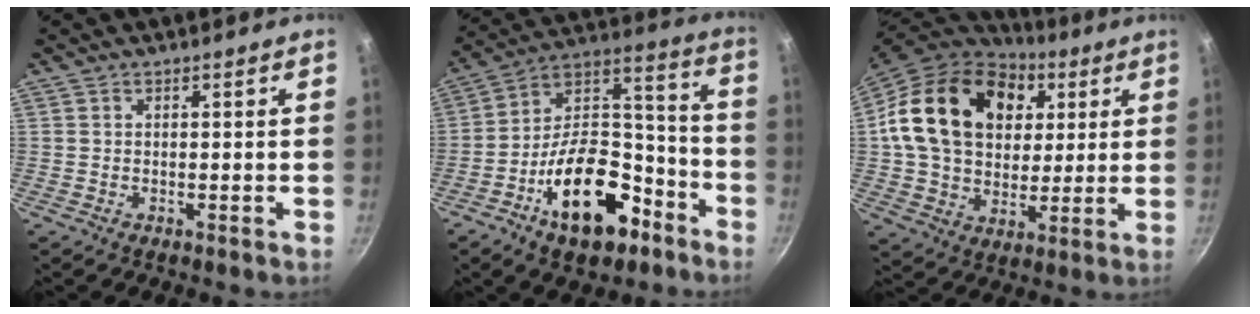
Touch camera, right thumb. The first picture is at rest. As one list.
[{"total": 21.6, "force": [-10.6, 11.8, 14.6], "torque": [-0.193, 0.091, -0.165]}, {"total": 23.8, "force": [6.5, 17.6, 14.7], "torque": [-0.233, 0.006, 0.108]}]